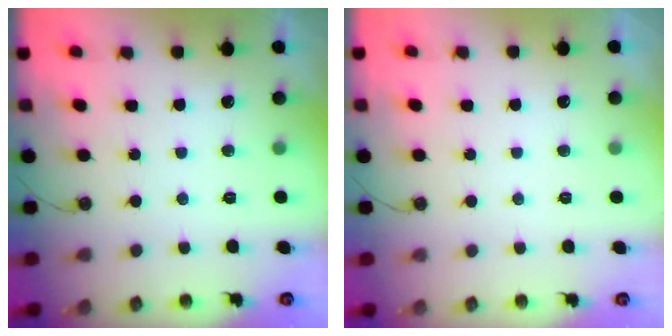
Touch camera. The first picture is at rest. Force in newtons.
{"total": 0.0}